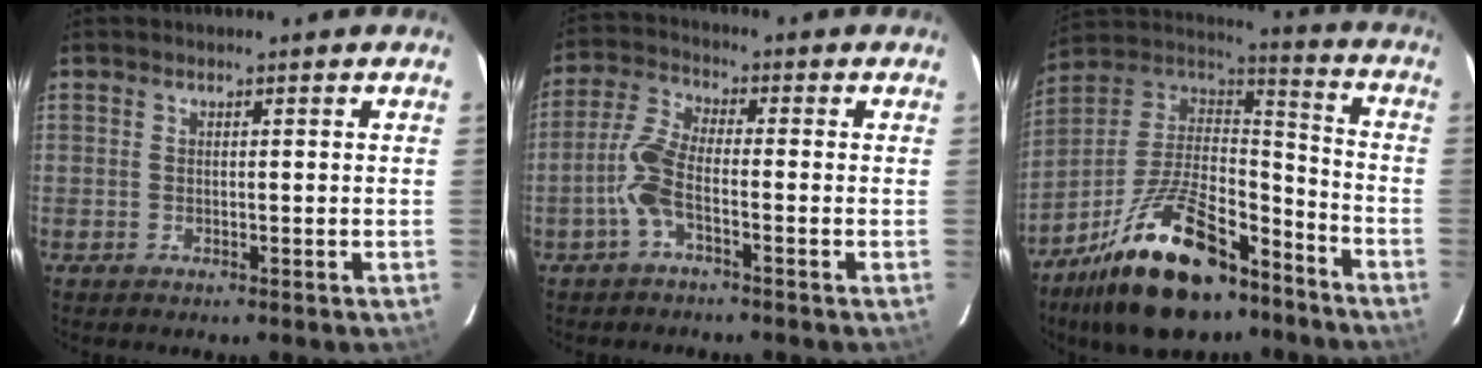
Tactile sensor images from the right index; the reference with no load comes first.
{"total": 5.9, "force": [-2.5, 1.5, 5.2], "torque": [-0.121, 0.011, -0.054]}
{"total": 24.5, "force": [-15.6, 10.8, 15.4], "torque": [-0.295, 0.005, -0.250]}